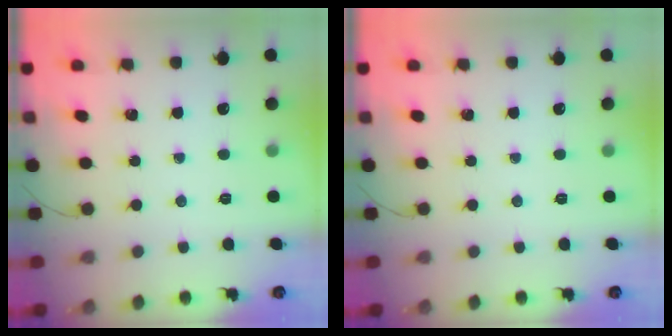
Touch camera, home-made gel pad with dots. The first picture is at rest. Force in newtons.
{"total": 0.0}